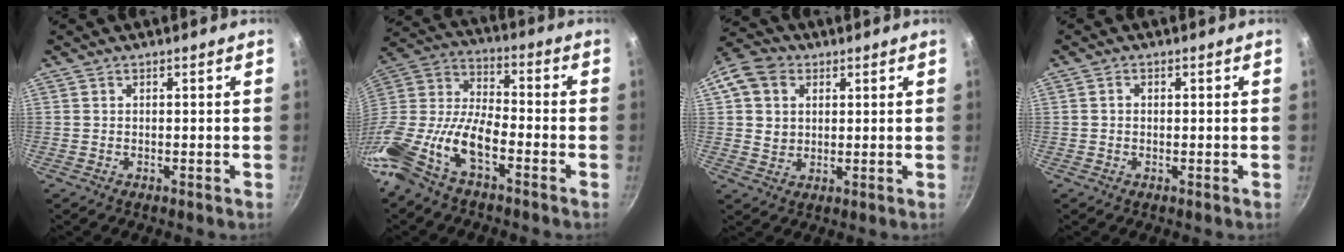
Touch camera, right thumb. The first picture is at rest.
{"total": 19.2, "force": [-9.2, 9.0, 14.3], "torque": [-0.287, 0.044, -0.205]}
{"total": 9.4, "force": [2.8, 7.7, 4.7], "torque": [-0.071, 0.004, 0.043]}
{"total": 1.0, "force": [0.0, 0.8, 0.5], "torque": [-0.008, 0.004, -0.001]}